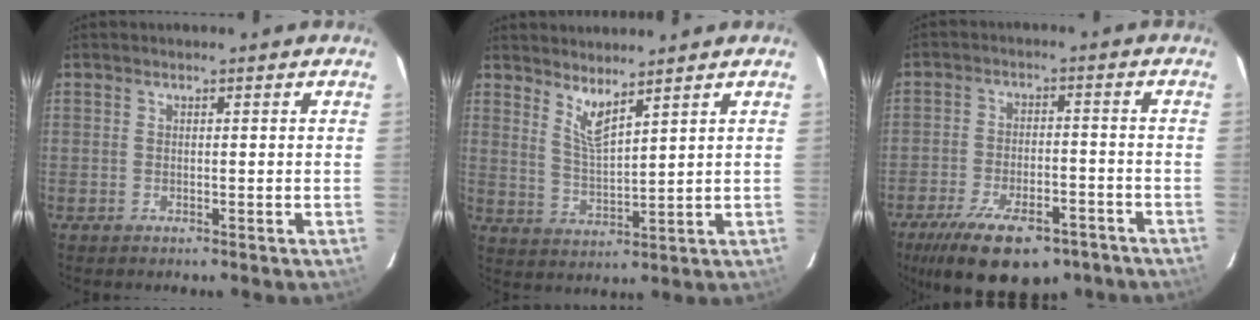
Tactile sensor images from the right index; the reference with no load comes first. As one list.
[{"total": 5.1, "force": [4.1, 0.4, 3.1], "torque": [-0.060, -0.011, 0.078]}, {"total": 17.3, "force": [-11.6, 7.3, 10.5], "torque": [-0.207, -0.022, -0.173]}]